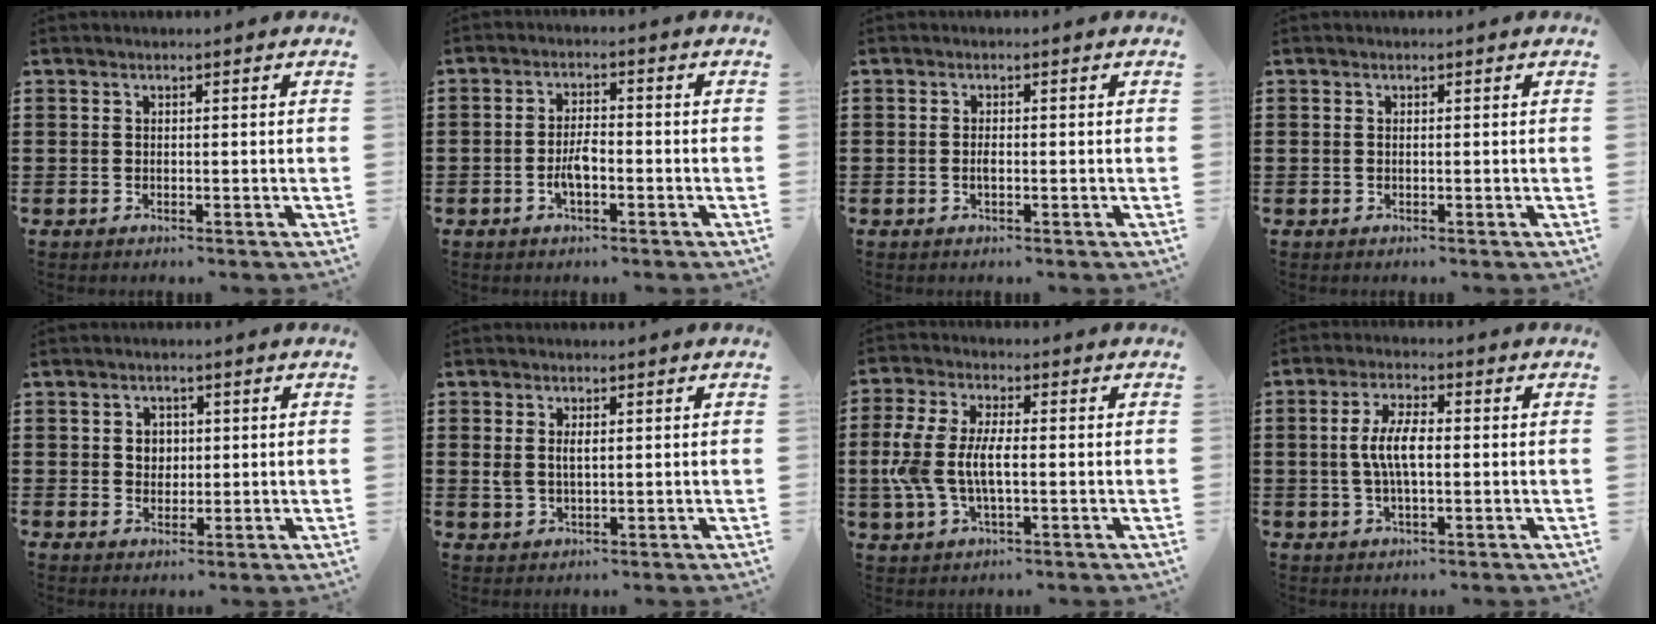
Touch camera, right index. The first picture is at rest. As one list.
[{"total": 3.5, "force": [-1.4, 1.4, 2.9], "torque": [-0.066, 0.002, -0.029]}, {"total": 1.1, "force": [-0.2, 0.5, 1.0], "torque": [-0.020, 0.000, -0.003]}, {"total": 0.0}, {"total": 2.5, "force": [0.4, 2.2, 1.1], "torque": [-0.029, 0.011, 0.005]}, {"total": 2.4, "force": [0.6, 1.2, 1.9], "torque": [-0.041, 0.006, 0.009]}, {"total": 7.9, "force": [-0.7, 3.6, 6.9], "torque": [-0.171, -0.008, -0.024]}, {"total": 6.0, "force": [-0.1, 2.0, 5.7], "torque": [-0.117, 0.000, -0.007]}]